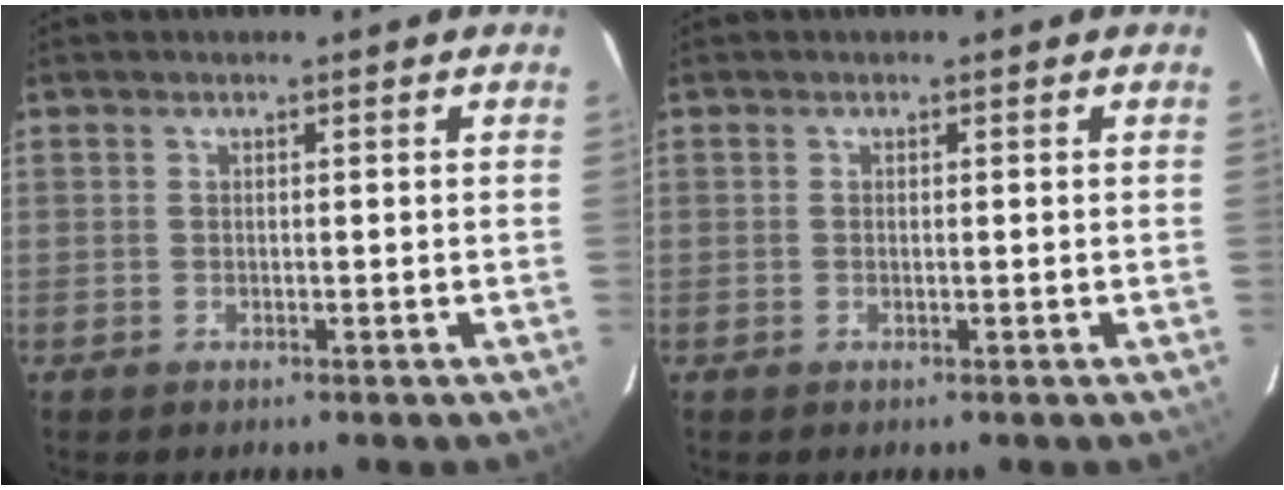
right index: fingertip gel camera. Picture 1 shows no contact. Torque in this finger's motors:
{"motor_torque": [0.30, 0.35, 0.09, 0.01]}